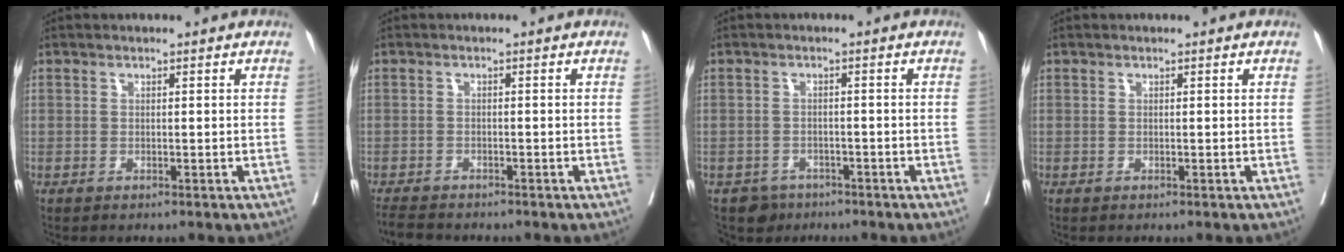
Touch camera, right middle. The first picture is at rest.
{"total": 4.4, "force": [-4.1, 0.9, 1.3], "torque": [-0.020, -0.013, -0.070]}
{"total": 3.8, "force": [-2.9, 2.5, -0.2], "torque": [0.007, 0.005, -0.046]}
{"total": 0.0}